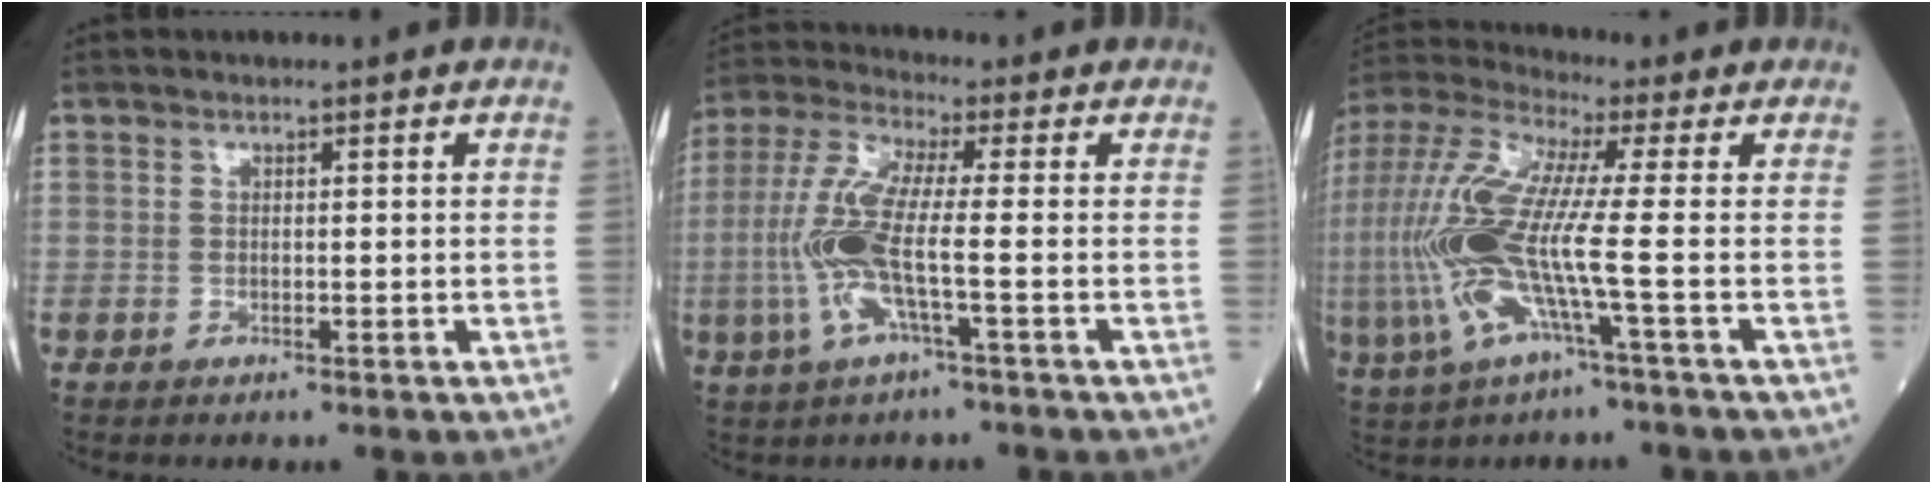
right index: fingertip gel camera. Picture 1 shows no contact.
{"total": 8.4, "force": [-1.6, 0.5, 8.2], "torque": [-0.185, 0.001, -0.038]}
{"total": 14.8, "force": [-2.4, 0.6, 14.6], "torque": [-0.336, -0.001, -0.056]}